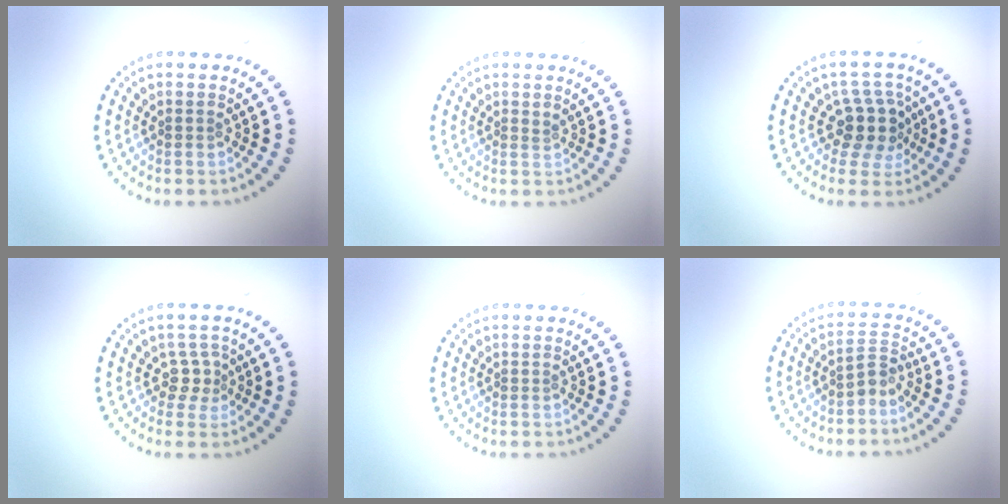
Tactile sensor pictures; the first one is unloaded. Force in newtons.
{"total": 0.5, "press": 0.1, "slide": 0.5}
{"total": 3.6, "press": 2.9, "slide": 2.1}
{"total": 1.8, "press": 1.2, "slide": 1.4}
{"total": 0.0}
{"total": 1.6, "press": 1.3, "slide": 1.0}